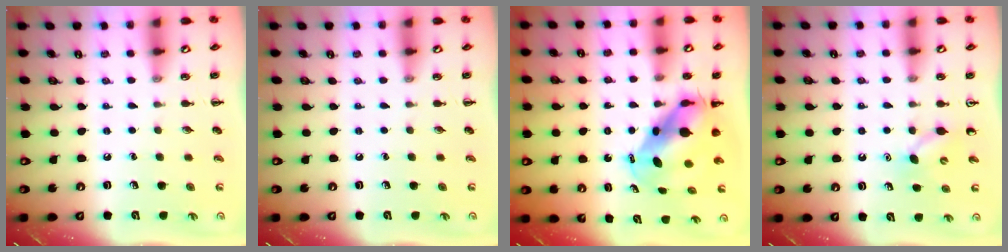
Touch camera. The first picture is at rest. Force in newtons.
{"total": 0.0}
{"total": 7.6, "press": 7.1, "slide": 2.5}
{"total": 4.5, "press": 4.4, "slide": 0.8}